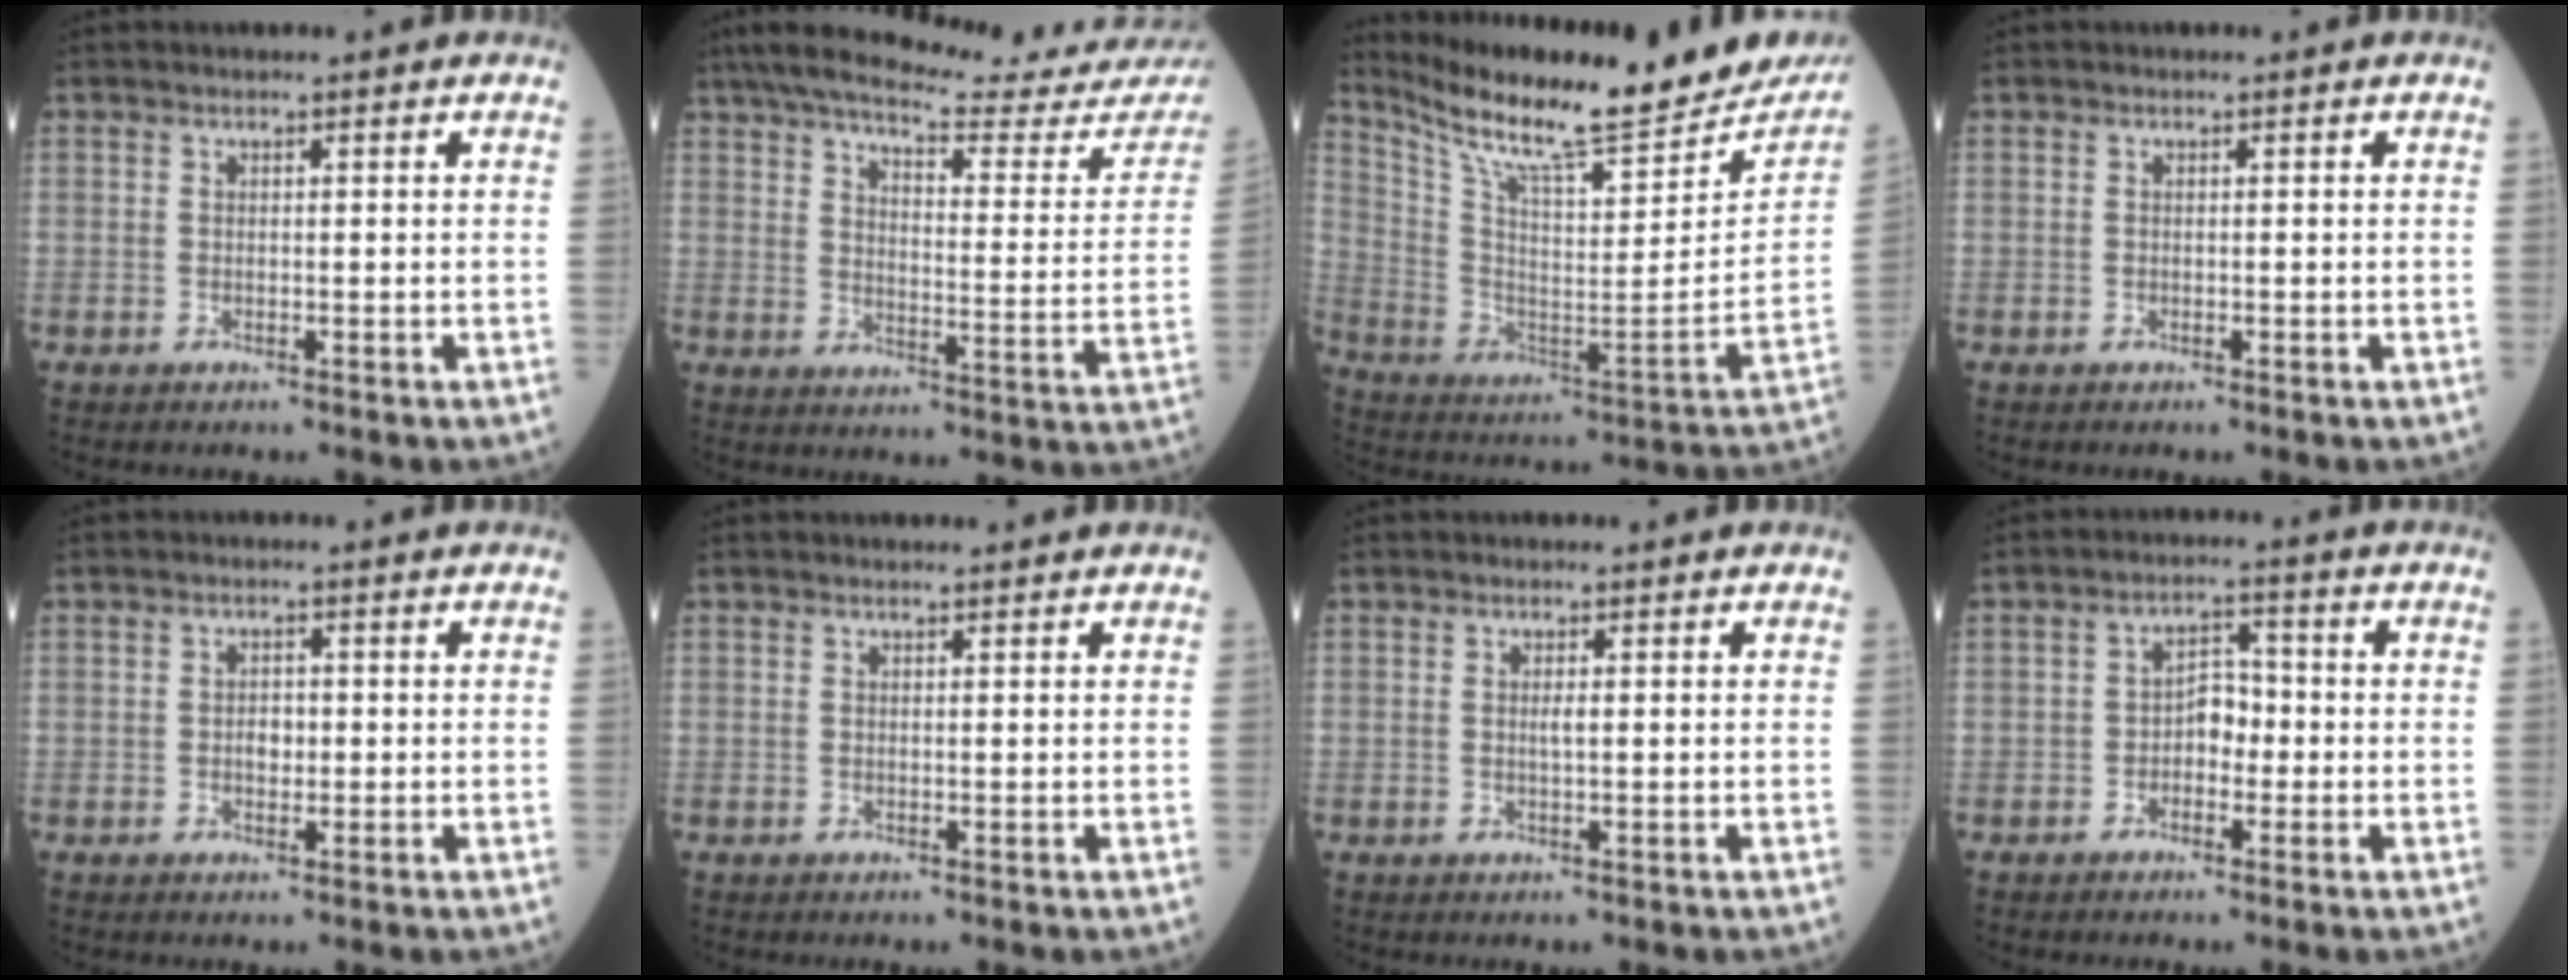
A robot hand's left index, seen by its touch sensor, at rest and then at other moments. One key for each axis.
{"total": 26.3, "fx": 23.7, "fy": 2.5, "fz": 11.0, "tx": -0.172, "ty": -0.070, "tz": 0.294}
{"total": 26.8, "fx": 23.4, "fy": 4.0, "fz": 12.6, "tx": -0.220, "ty": -0.060, "tz": 0.337}
{"total": 0.0}
{"total": 1.7, "fx": -0.1, "fy": 1.1, "fz": 1.2, "tx": -0.020, "ty": 0.003, "tz": -0.001}
{"total": 1.5, "fx": 1.5, "fy": 0.1, "fz": 0.4, "tx": -0.008, "ty": 0.007, "tz": 0.021}
{"total": 0.9, "fx": 0.3, "fy": 0.0, "fz": 0.8, "tx": -0.020, "ty": 0.001, "tz": 0.003}
{"total": 3.5, "fx": -0.8, "fy": 2.1, "fz": 2.6, "tx": -0.038, "ty": 0.014, "tz": -0.019}